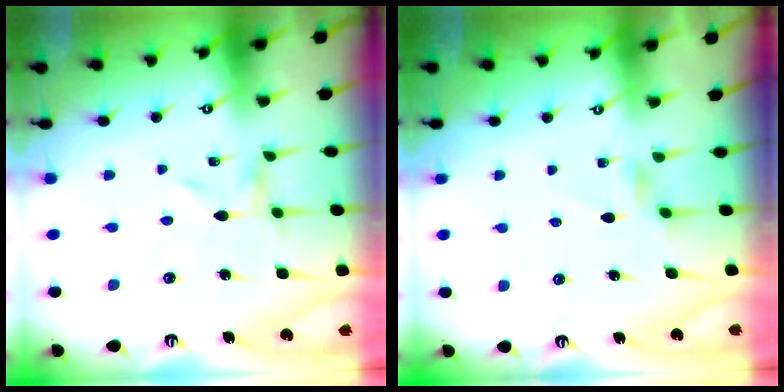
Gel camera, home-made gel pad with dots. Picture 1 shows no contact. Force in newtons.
{"total": 3.2, "press": 3.2, "slide": 0.5}